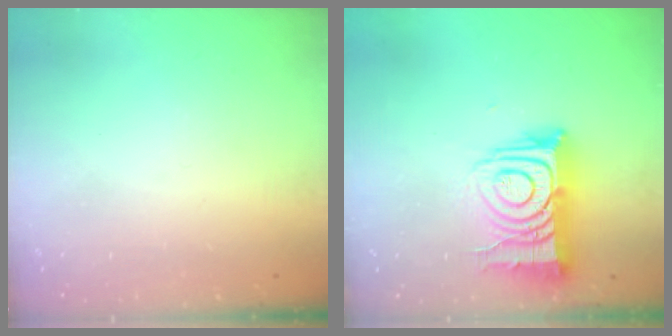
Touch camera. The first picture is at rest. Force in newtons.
{"total": 14.2, "press": 14.2, "slide": 1.2}